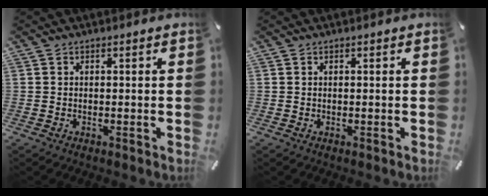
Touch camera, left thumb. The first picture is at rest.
{"total": 0.0}